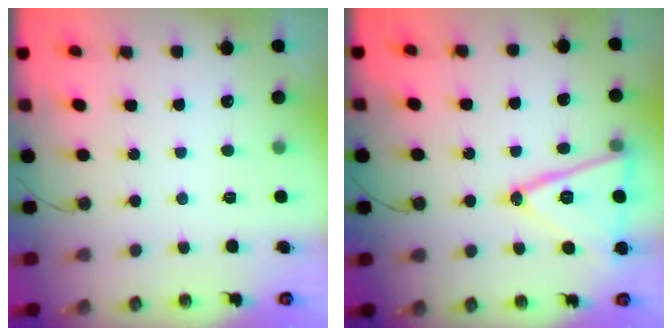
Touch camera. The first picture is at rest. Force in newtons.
{"total": 16.5, "press": 16.2, "slide": 3.3}